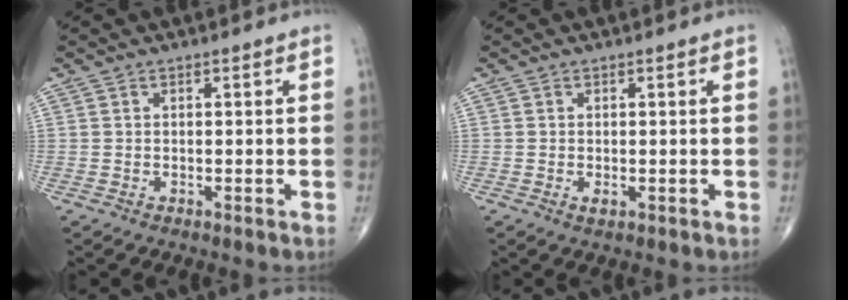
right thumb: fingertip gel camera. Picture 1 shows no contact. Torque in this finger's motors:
{"motor_torque": [-0.17, 0.34, 0.12, 0.15, 0.03]}